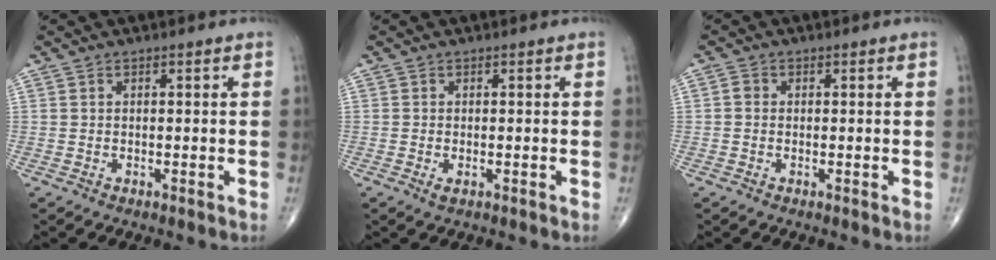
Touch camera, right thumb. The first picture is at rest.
{"total": 0.9, "force": [-0.4, 0.4, 0.8], "torque": [-0.015, -0.004, -0.007]}
{"total": 1.3, "force": [-0.1, 1.1, 0.6], "torque": [-0.005, 0.003, -0.004]}